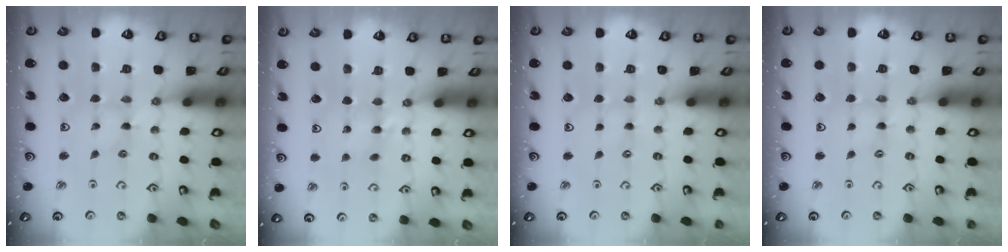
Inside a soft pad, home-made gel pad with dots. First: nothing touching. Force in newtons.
{"total": 4.6, "press": 4.5, "slide": 0.8}
{"total": 0.5, "press": 0.5, "slide": 0.1}
{"total": 0.5, "press": 0.5, "slide": 0.1}